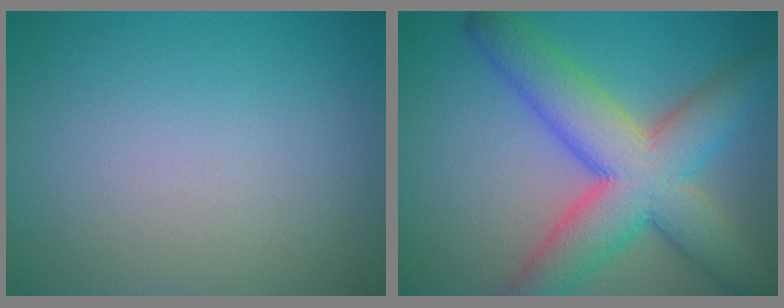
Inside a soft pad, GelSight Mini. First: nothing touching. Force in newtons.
{"total": 10.2, "press": 10.2, "slide": 0.7}